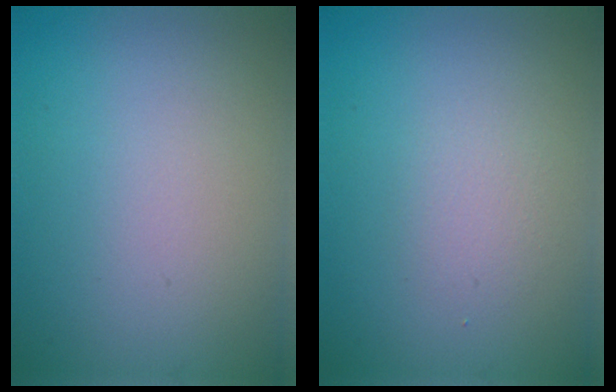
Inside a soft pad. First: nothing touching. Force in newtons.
{"total": 1.3, "press": 1.3, "slide": 0.1}